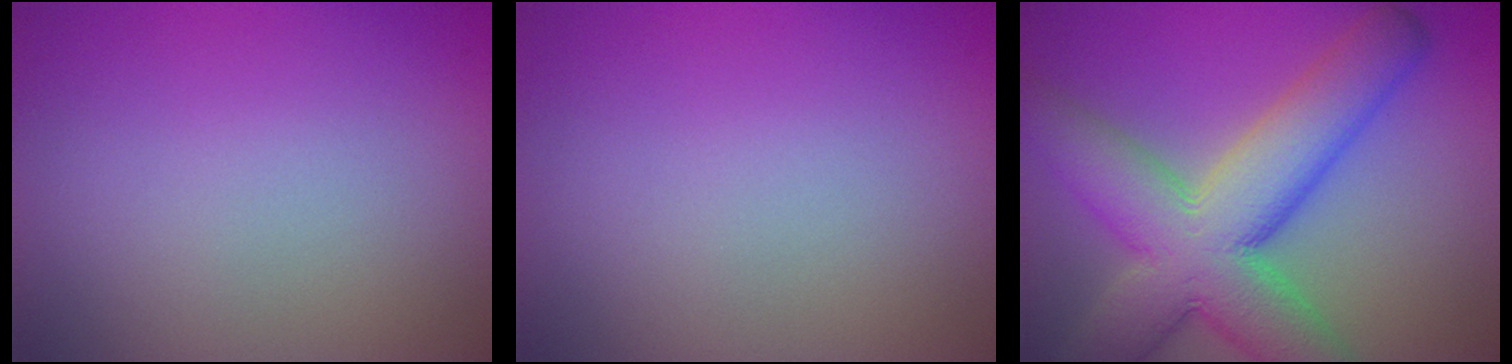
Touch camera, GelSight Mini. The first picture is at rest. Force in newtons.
{"total": 0.0}
{"total": 11.2, "press": 11.1, "slide": 0.4}